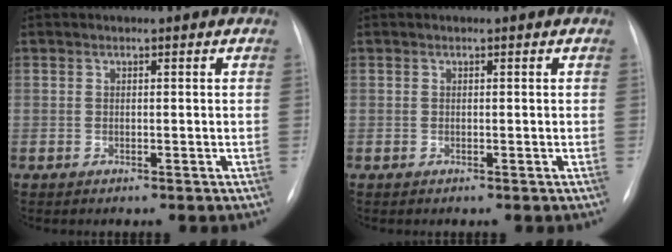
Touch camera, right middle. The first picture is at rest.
{"total": 0.0}